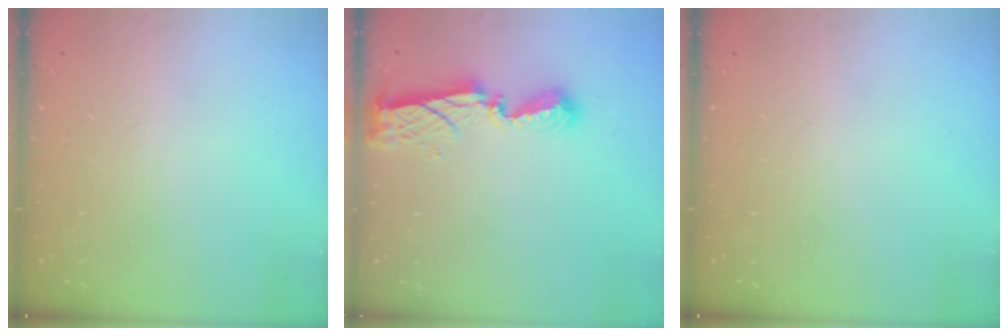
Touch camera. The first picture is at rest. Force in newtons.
{"total": 7.9, "press": 7.9, "slide": 0.3}
{"total": 0.0}